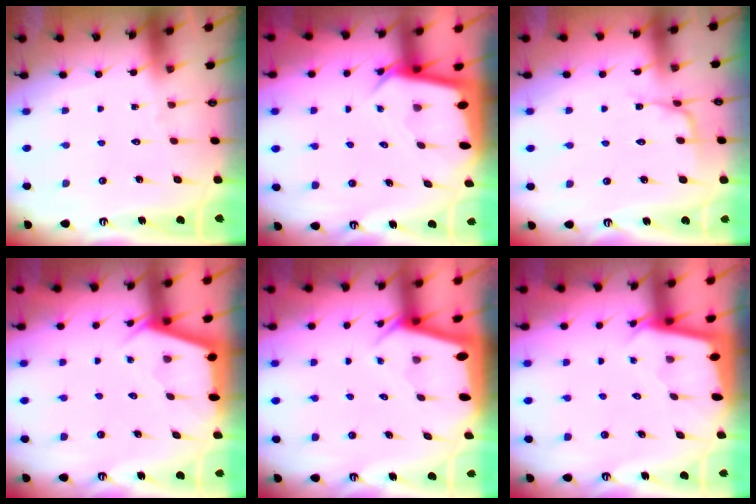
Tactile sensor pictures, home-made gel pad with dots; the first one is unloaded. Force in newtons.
{"total": 3.2, "press": 3.2, "slide": 0.4}
{"total": 2.8, "press": 2.8, "slide": 0.4}
{"total": 2.9, "press": 2.9, "slide": 0.3}
{"total": 3.1, "press": 3.1, "slide": 0.2}
{"total": 1.8, "press": 1.8, "slide": 0.1}